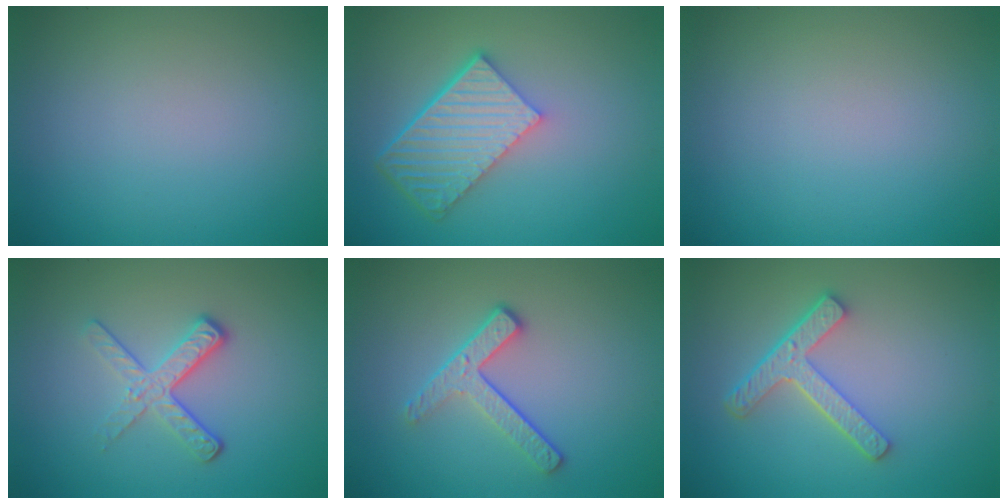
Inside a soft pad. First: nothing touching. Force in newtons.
{"total": 6.5, "press": 4.6, "slide": 4.6}
{"total": 0.0}
{"total": 3.4, "press": 2.4, "slide": 2.4}
{"total": 3.1, "press": 2.5, "slide": 1.9}
{"total": 3.9, "press": 2.9, "slide": 2.5}